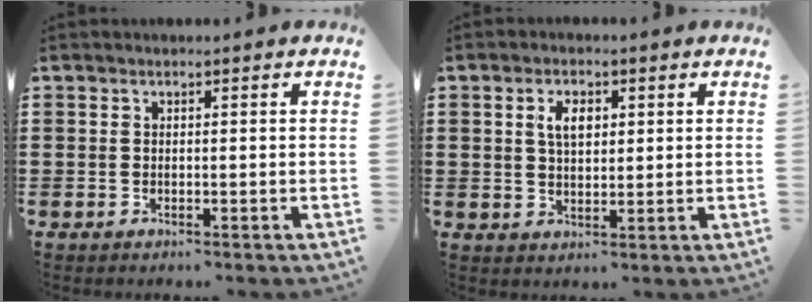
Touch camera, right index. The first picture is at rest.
{"total": 3.7, "force": [1.1, 2.0, 2.9], "torque": [-0.055, 0.007, 0.017]}